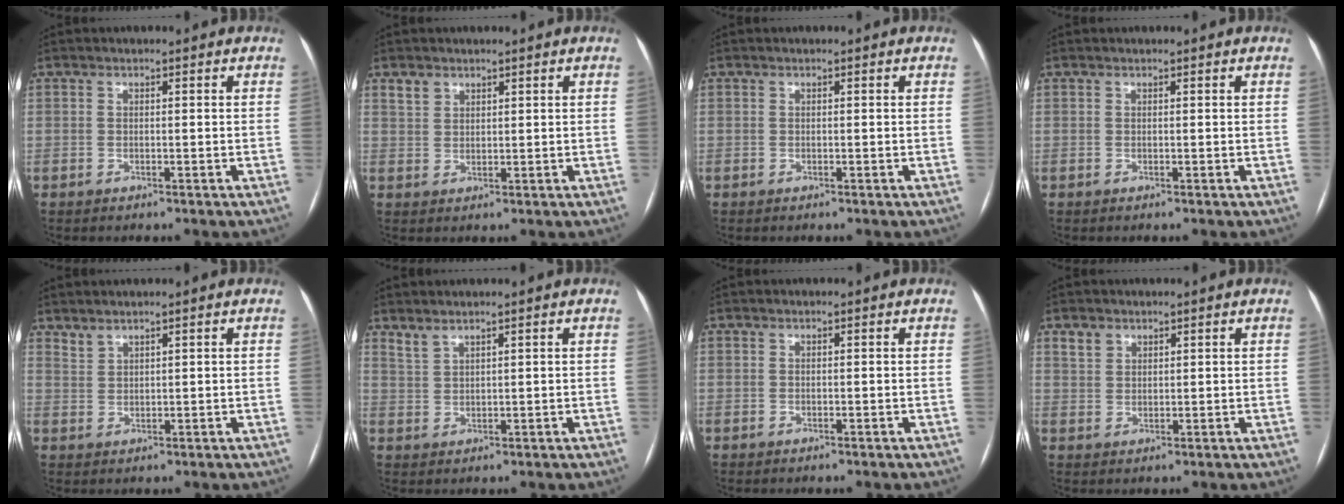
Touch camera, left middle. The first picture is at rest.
{"total": 2.2, "force": [1.6, 1.4, 0.4], "torque": [-0.008, 0.009, 0.033]}
{"total": 0.0}
{"total": 0.0}
{"total": 1.6, "force": [1.6, 0.2, 0.2], "torque": [-0.007, 0.004, 0.037]}
{"total": 1.9, "force": [1.8, 0.2, 0.5], "torque": [-0.014, 0.003, 0.043]}
{"total": 0.0}
{"total": 2.4, "force": [1.7, 1.6, 0.5], "torque": [-0.013, 0.010, 0.034]}